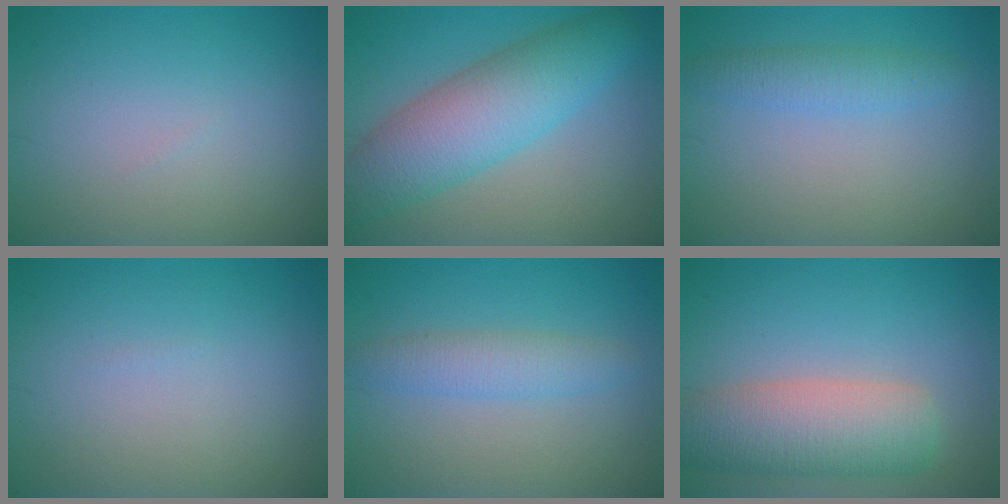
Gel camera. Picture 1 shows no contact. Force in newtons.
{"total": 8.0, "press": 8.0, "slide": 0.2}
{"total": 2.3, "press": 2.3, "slide": 0.2}
{"total": 0.0}
{"total": 2.7, "press": 2.7, "slide": 0.1}
{"total": 6.8, "press": 6.8, "slide": 0.5}